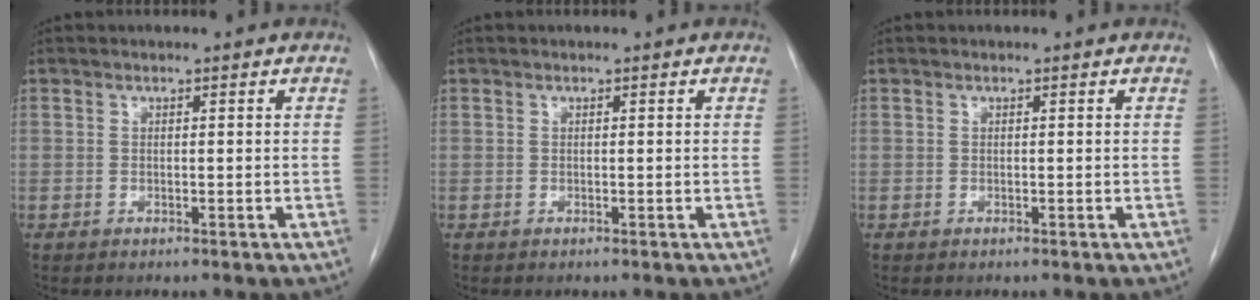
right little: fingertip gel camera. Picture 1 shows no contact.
{"total": 0.0}
{"total": 0.0}